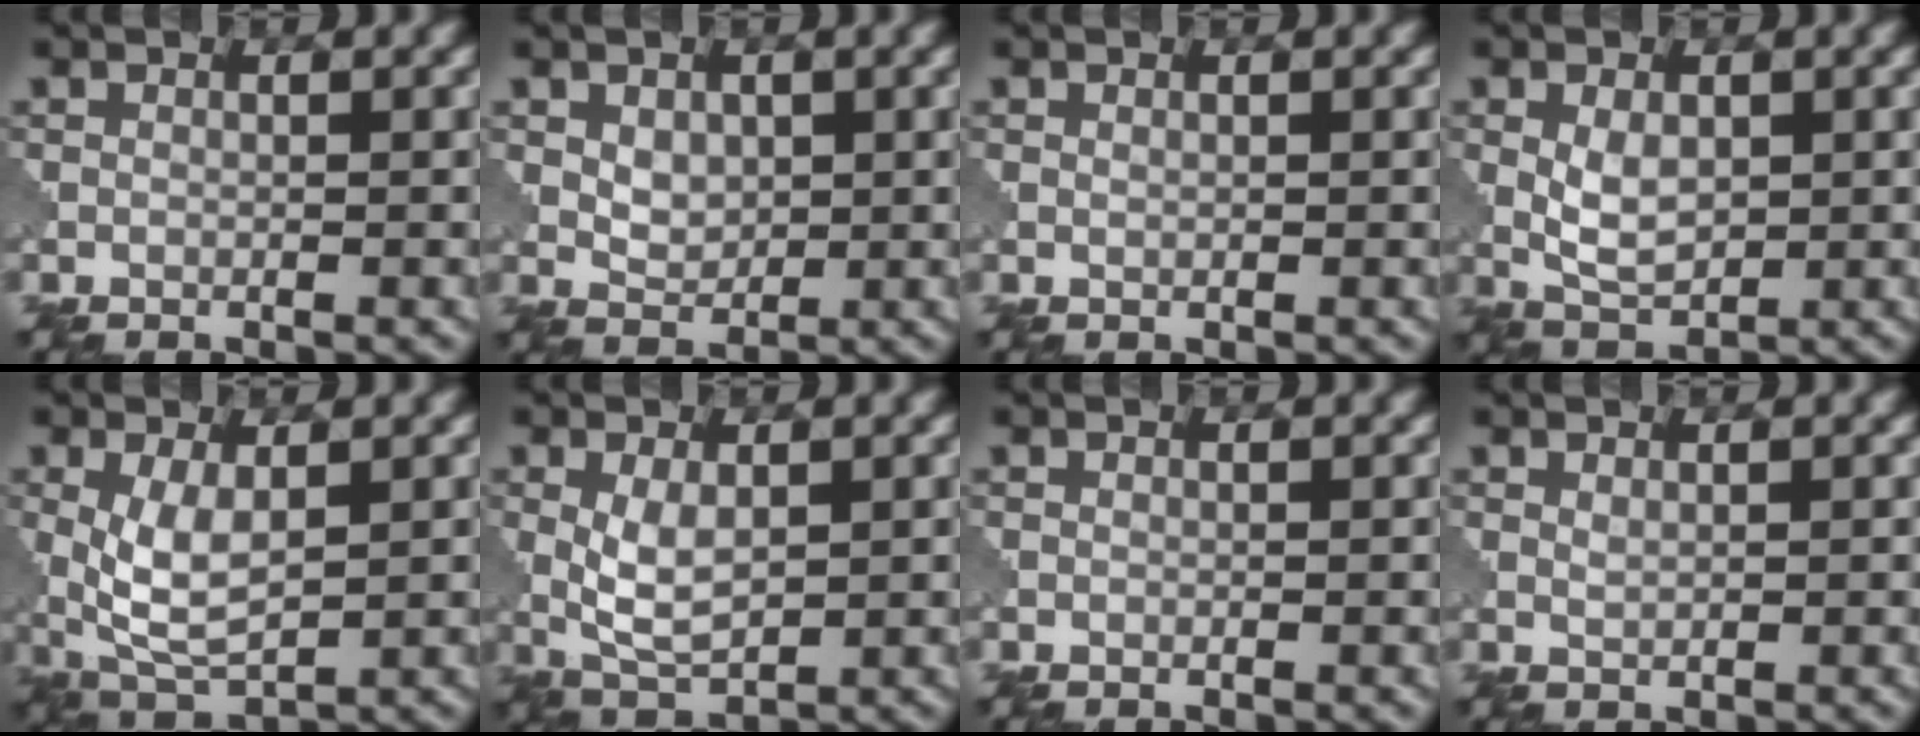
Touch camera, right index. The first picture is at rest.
{"total": 2.1, "force": [0.5, 1.5, 1.3], "torque": [-0.024, -0.002, 0.011]}
{"total": 0.0}
{"total": 3.3, "force": [0.2, 2.0, 2.6], "torque": [-0.055, -0.001, 0.007]}
{"total": 4.6, "force": [0.5, 2.1, 4.1], "torque": [-0.094, -0.005, 0.013]}
{"total": 3.6, "force": [0.4, 1.8, 3.1], "torque": [-0.069, 0.000, 0.012]}
{"total": 0.0}
{"total": 0.6, "force": [0.4, 0.2, 0.4], "torque": [-0.013, 0.000, 0.009]}